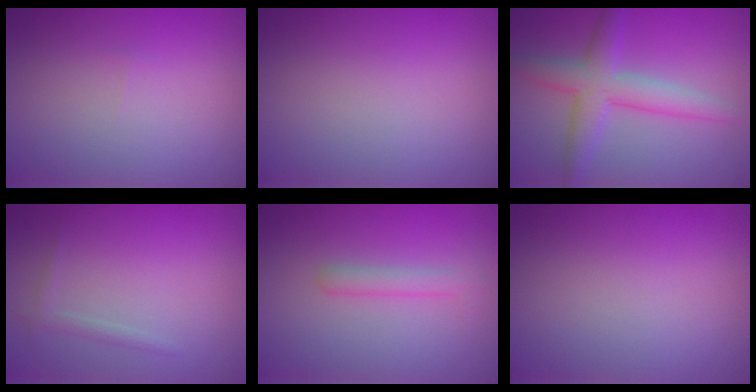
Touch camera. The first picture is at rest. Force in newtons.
{"total": 0.0}
{"total": 4.7, "press": 4.7, "slide": 0.1}
{"total": 1.0, "press": 1.0, "slide": 0.0}
{"total": 1.7, "press": 1.7, "slide": 0.1}
{"total": 0.0}